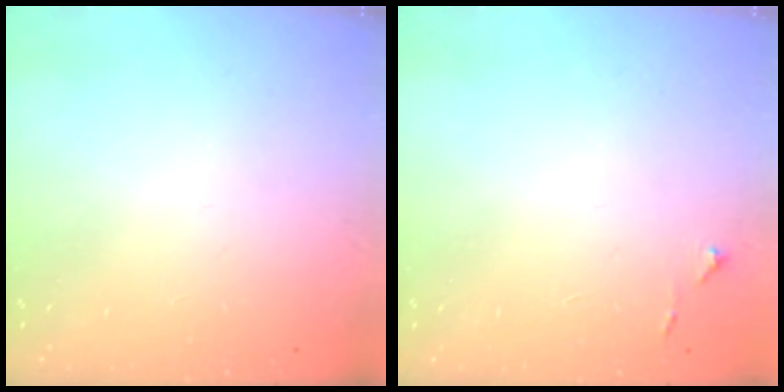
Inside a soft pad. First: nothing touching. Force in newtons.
{"total": 4.3, "press": 4.2, "slide": 0.7}